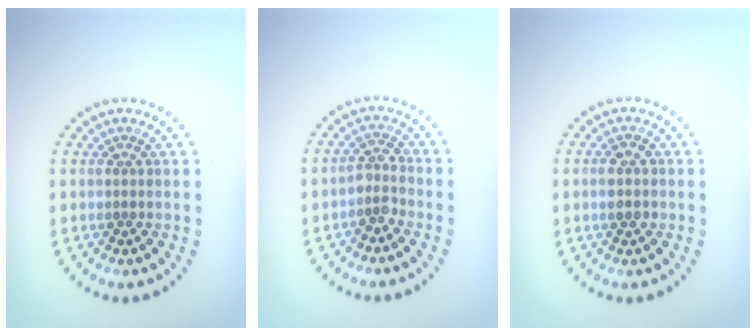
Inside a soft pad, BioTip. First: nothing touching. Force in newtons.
{"total": 1.8, "press": 1.3, "slide": 1.3}
{"total": 1.3, "press": 1.3, "slide": 0.2}